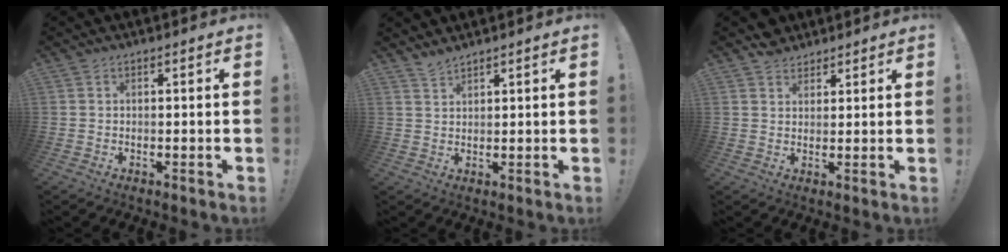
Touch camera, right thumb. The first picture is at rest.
{"total": 2.6, "force": [2.5, 0.4, 0.7], "torque": [-0.010, -0.018, 0.045]}
{"total": 4.2, "force": [3.1, 2.8, 0.3], "torque": [0.006, -0.016, 0.058]}